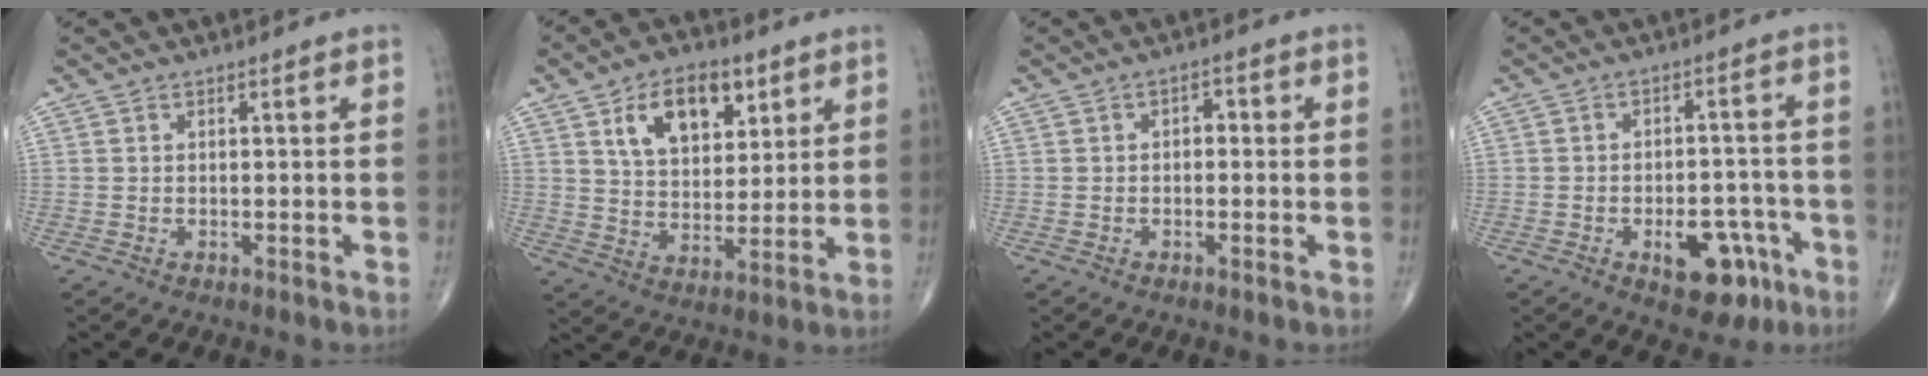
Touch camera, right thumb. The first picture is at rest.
{"total": 13.4, "force": [6.1, 8.0, 8.8], "torque": [-0.107, -0.023, 0.107]}
{"total": 2.1, "force": [0.1, 1.4, 1.6], "torque": [-0.012, 0.009, -0.006]}
{"total": 10.4, "force": [-4.9, 5.7, 7.1], "torque": [-0.068, 0.036, -0.059]}